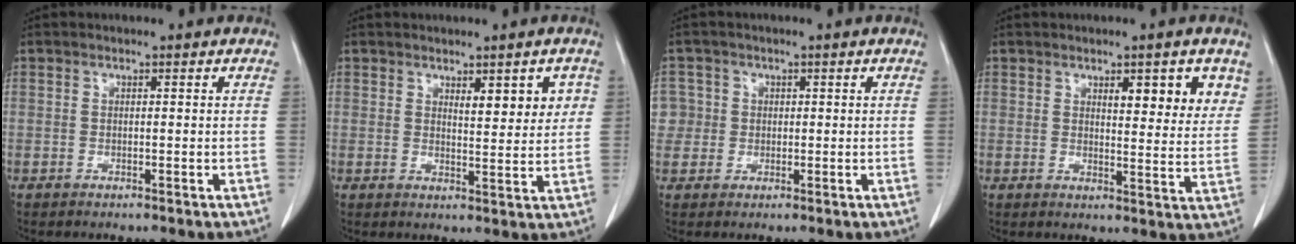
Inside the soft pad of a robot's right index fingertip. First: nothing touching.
{"total": 4.9, "force": [2.1, 1.6, 4.2], "torque": [-0.056, 0.000, 0.032]}
{"total": 4.2, "force": [0.6, 4.2, 0.0], "torque": [0.010, 0.014, 0.013]}
{"total": 7.3, "force": [3.9, 2.0, 5.8], "torque": [-0.067, -0.008, 0.051]}